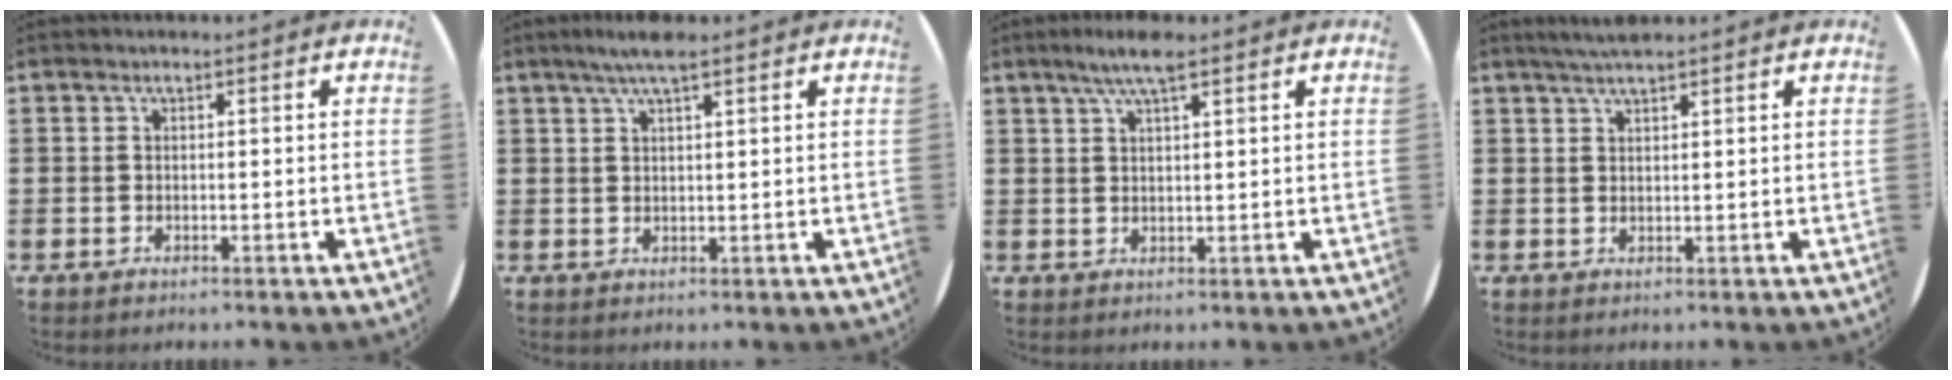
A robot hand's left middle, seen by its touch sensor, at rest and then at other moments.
{"total": 3.1, "force": [2.4, 0.3, 2.0], "torque": [-0.042, 0.005, 0.041]}
{"total": 4.3, "force": [3.1, 0.6, 2.9], "torque": [-0.063, 0.004, 0.054]}
{"total": 2.4, "force": [2.2, 0.1, 1.1], "torque": [-0.024, 0.001, 0.040]}